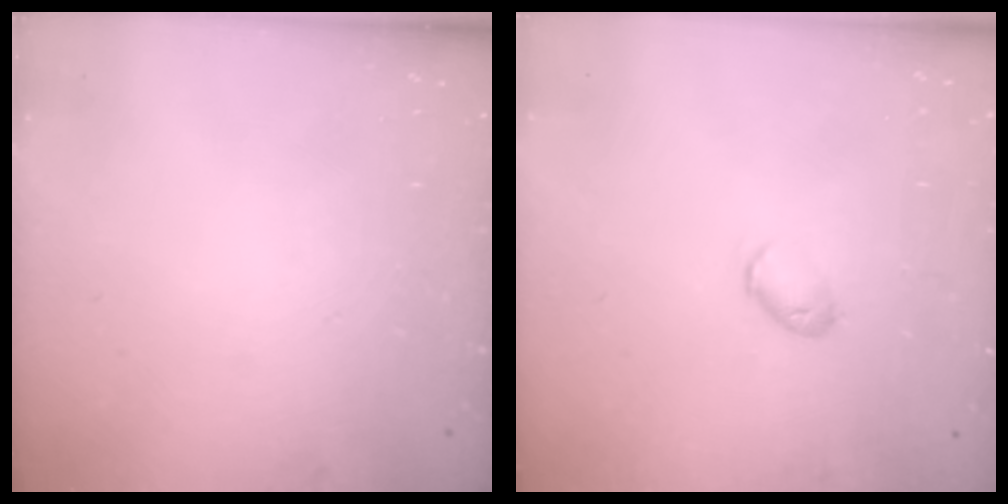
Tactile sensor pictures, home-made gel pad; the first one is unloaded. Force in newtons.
{"total": 4.8, "press": 4.7, "slide": 1.0}